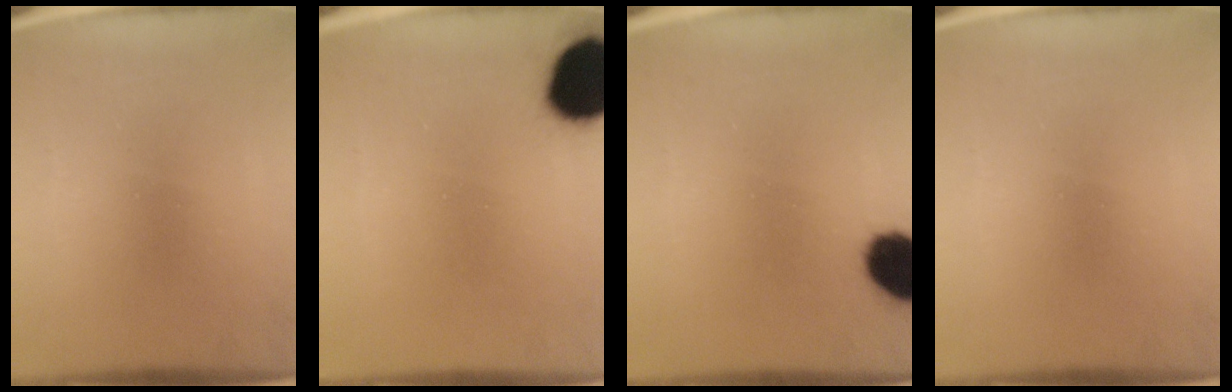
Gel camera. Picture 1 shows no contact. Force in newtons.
{"total": 17.4}
{"total": 10.5}
{"total": 0.0}